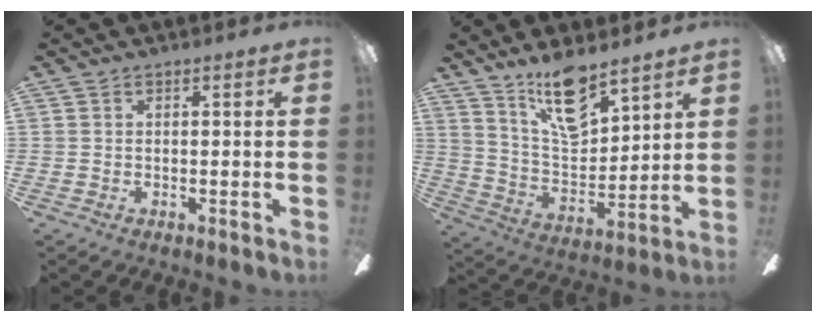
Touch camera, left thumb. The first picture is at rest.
{"total": 15.2, "force": [11.4, 5.5, 8.5], "torque": [-0.156, -0.062, 0.202]}